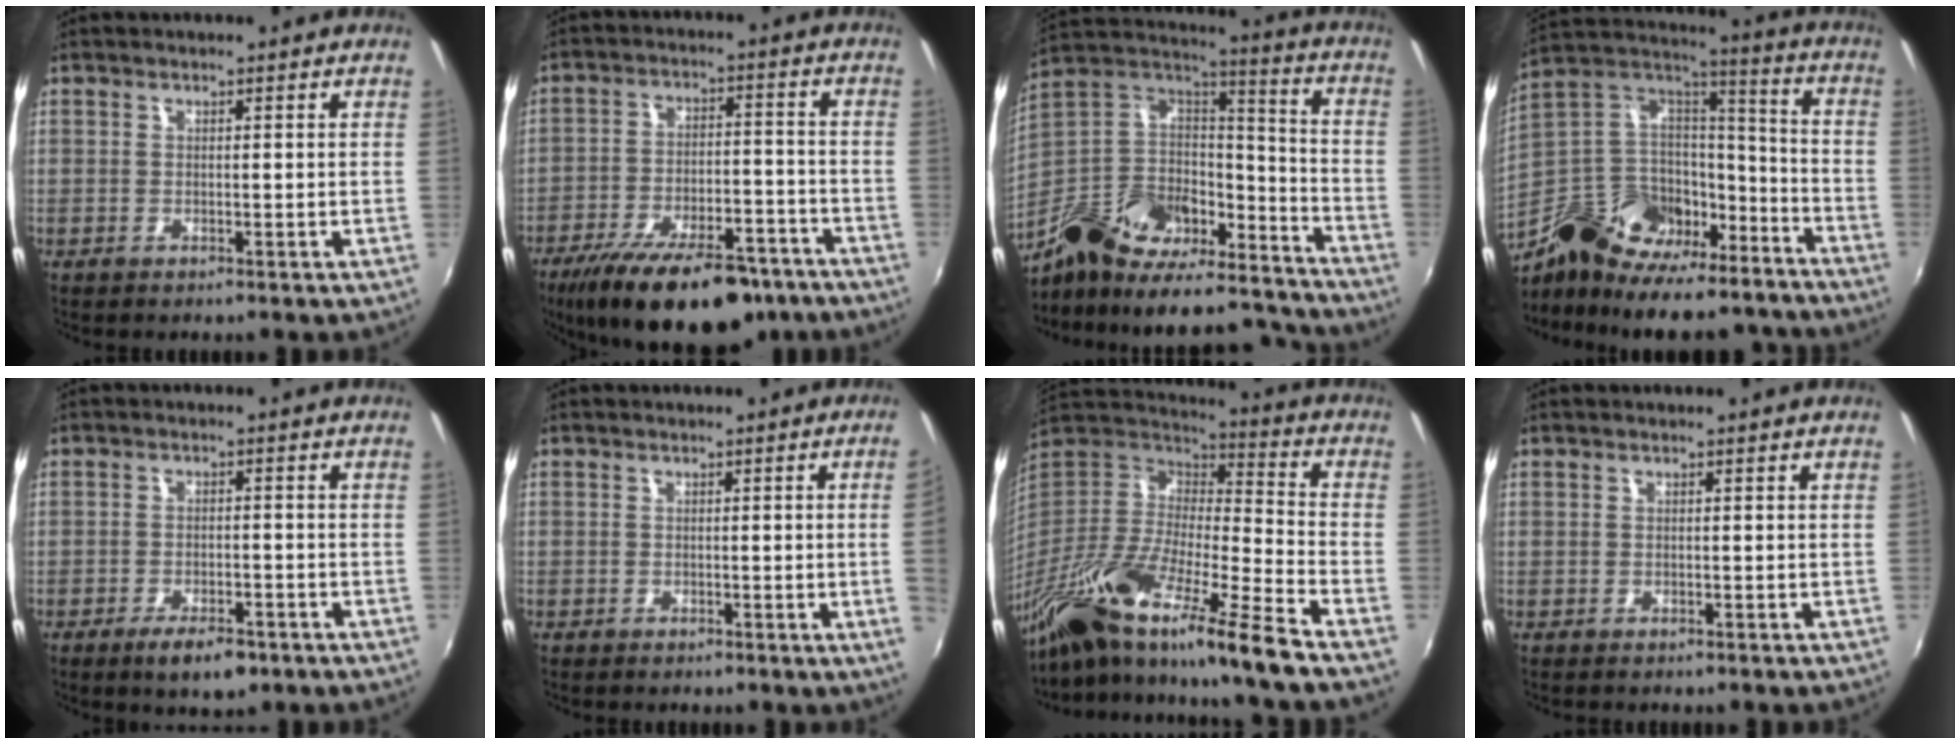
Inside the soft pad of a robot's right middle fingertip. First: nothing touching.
{"total": 21.7, "force": [-16.1, 7.6, 12.3], "torque": [-0.220, -0.025, -0.233]}
{"total": 28.3, "force": [-19.9, 13.6, 14.9], "torque": [-0.266, 0.027, -0.282]}
{"total": 24.7, "force": [-18.3, 13.2, 10.0], "torque": [-0.199, 0.063, -0.253]}
{"total": 5.7, "force": [-3.8, 1.9, 3.9], "torque": [-0.083, -0.011, -0.060]}
{"total": 3.3, "force": [-0.1, -1.8, 2.7], "torque": [-0.043, -0.012, 0.006]}
{"total": 25.4, "force": [-17.8, 2.2, 17.9], "torque": [-0.298, -0.035, -0.330]}
{"total": 0.0}